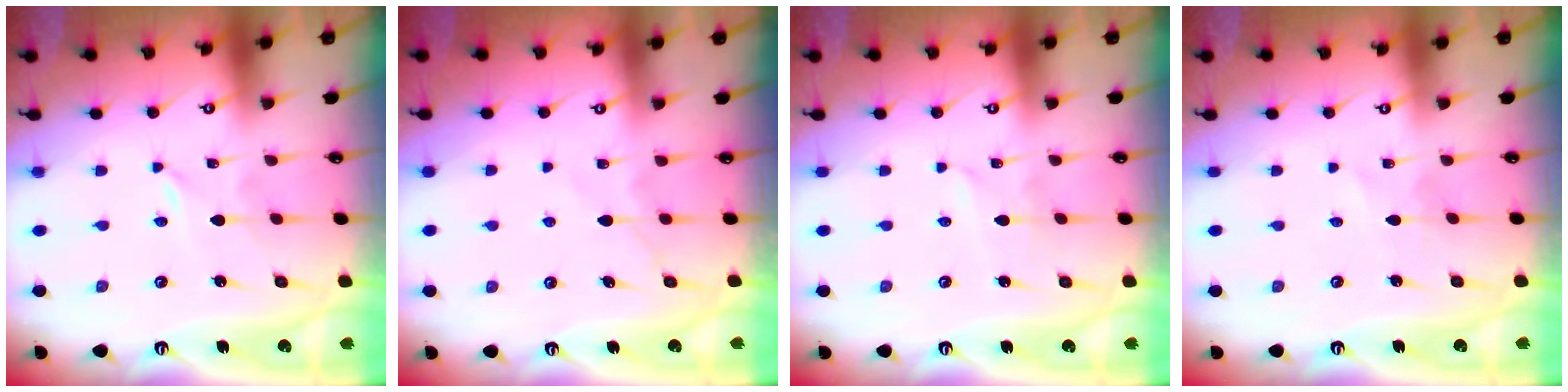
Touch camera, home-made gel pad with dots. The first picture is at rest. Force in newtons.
{"total": 6.2, "press": 6.2, "slide": 0.8}
{"total": 1.9, "press": 1.9, "slide": 0.3}
{"total": 1.4, "press": 1.4, "slide": 0.1}